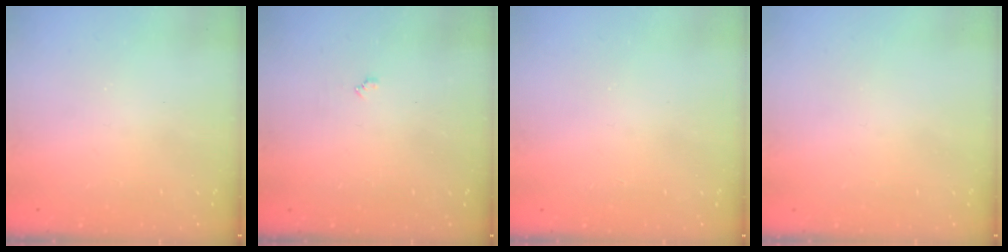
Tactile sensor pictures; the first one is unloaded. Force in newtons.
{"total": 3.7, "press": 3.7, "slide": 0.4}
{"total": 1.7, "press": 1.7, "slide": 0.2}
{"total": 0.0}